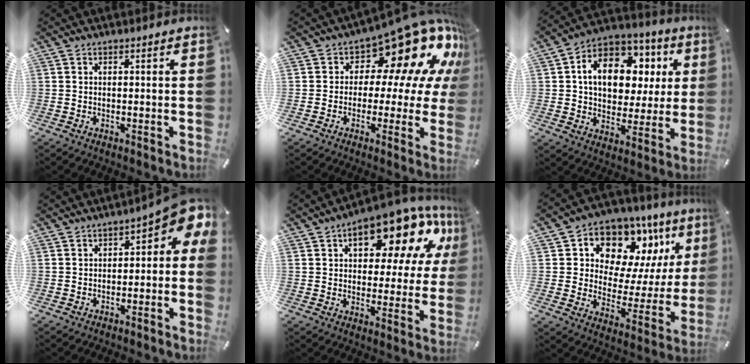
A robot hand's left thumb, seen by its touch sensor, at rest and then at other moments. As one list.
[{"total": 16.6, "force": [9.9, 8.3, 10.4], "torque": [-0.144, -0.083, 0.166]}, {"total": 15.5, "force": [4.2, 11.3, 9.8], "torque": [-0.168, -0.009, 0.080]}, {"total": 6.9, "force": [1.9, 3.4, 5.7], "torque": [-0.071, -0.024, 0.026]}, {"total": 18.5, "force": [10.3, 8.9, 12.6], "torque": [-0.171, -0.060, 0.167]}, {"total": 11.9, "force": [8.3, 7.7, 3.6], "torque": [-0.053, -0.088, 0.150]}]